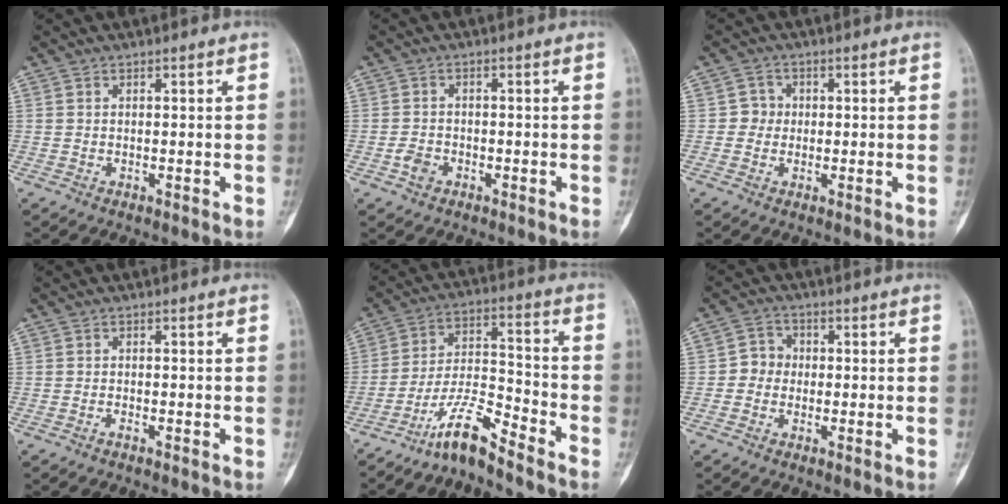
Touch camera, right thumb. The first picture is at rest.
{"total": 2.6, "force": [-1.2, 1.9, 1.2], "torque": [-0.019, 0.009, -0.022]}
{"total": 2.7, "force": [-0.1, 2.6, 0.6], "torque": [0.012, 0.009, -0.008]}
{"total": 0.6, "force": [-0.4, 0.2, 0.3], "torque": [-0.006, 0.003, -0.009]}
{"total": 9.3, "force": [-7.9, 0.7, 4.9], "torque": [-0.098, 0.074, -0.151]}
{"total": 3.8, "force": [-0.5, 3.4, 1.4], "torque": [-0.001, 0.010, -0.021]}